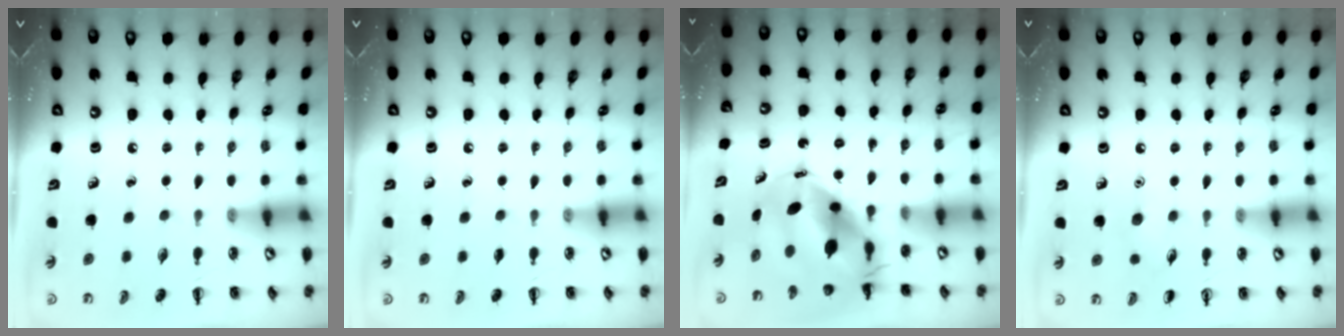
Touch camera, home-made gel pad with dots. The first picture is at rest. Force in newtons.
{"total": 0.0}
{"total": 9.5, "press": 9.1, "slide": 2.8}
{"total": 4.1, "press": 3.9, "slide": 1.3}